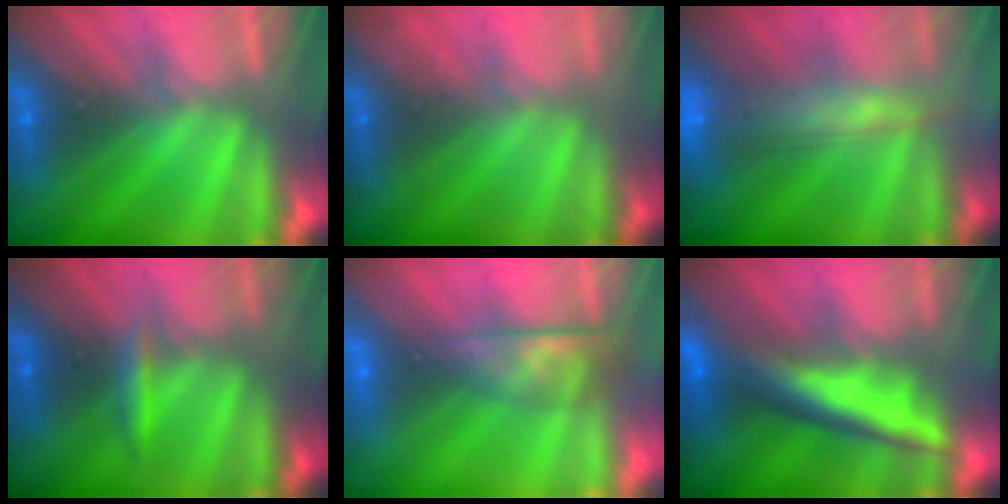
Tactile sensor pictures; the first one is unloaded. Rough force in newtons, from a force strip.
{"total": 1.8}
{"total": 8.0}
{"total": 2.3}
{"total": 7.2}
{"total": 6.5}